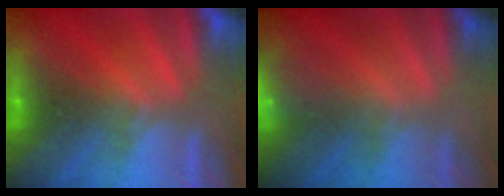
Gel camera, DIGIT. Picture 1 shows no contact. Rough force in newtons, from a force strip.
{"total": 2.3}